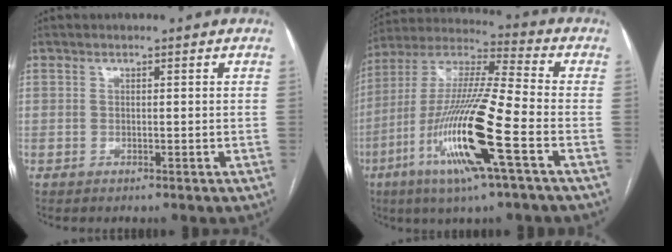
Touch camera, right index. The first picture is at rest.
{"total": 18.7, "force": [-7.0, 0.5, 17.3], "torque": [-0.362, -0.022, -0.137]}